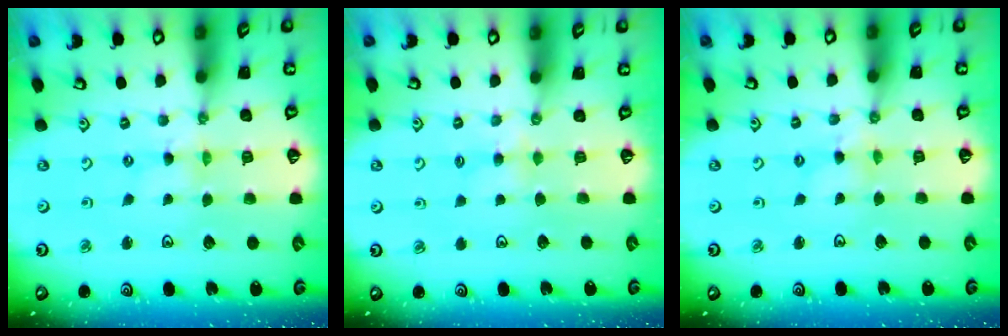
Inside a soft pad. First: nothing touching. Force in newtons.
{"total": 4.0, "press": 4.0, "slide": 0.5}
{"total": 2.5, "press": 2.5, "slide": 0.2}